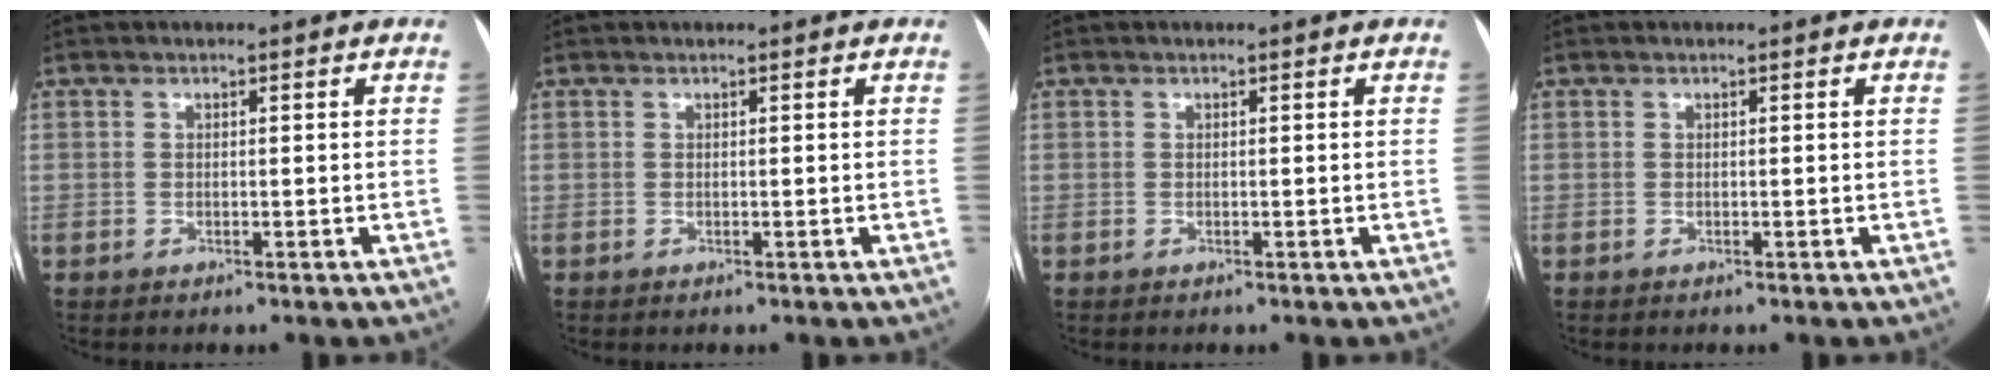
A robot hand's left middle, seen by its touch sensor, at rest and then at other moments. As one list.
[{"total": 0.0}, {"total": 0.0}, {"total": 0.0}]